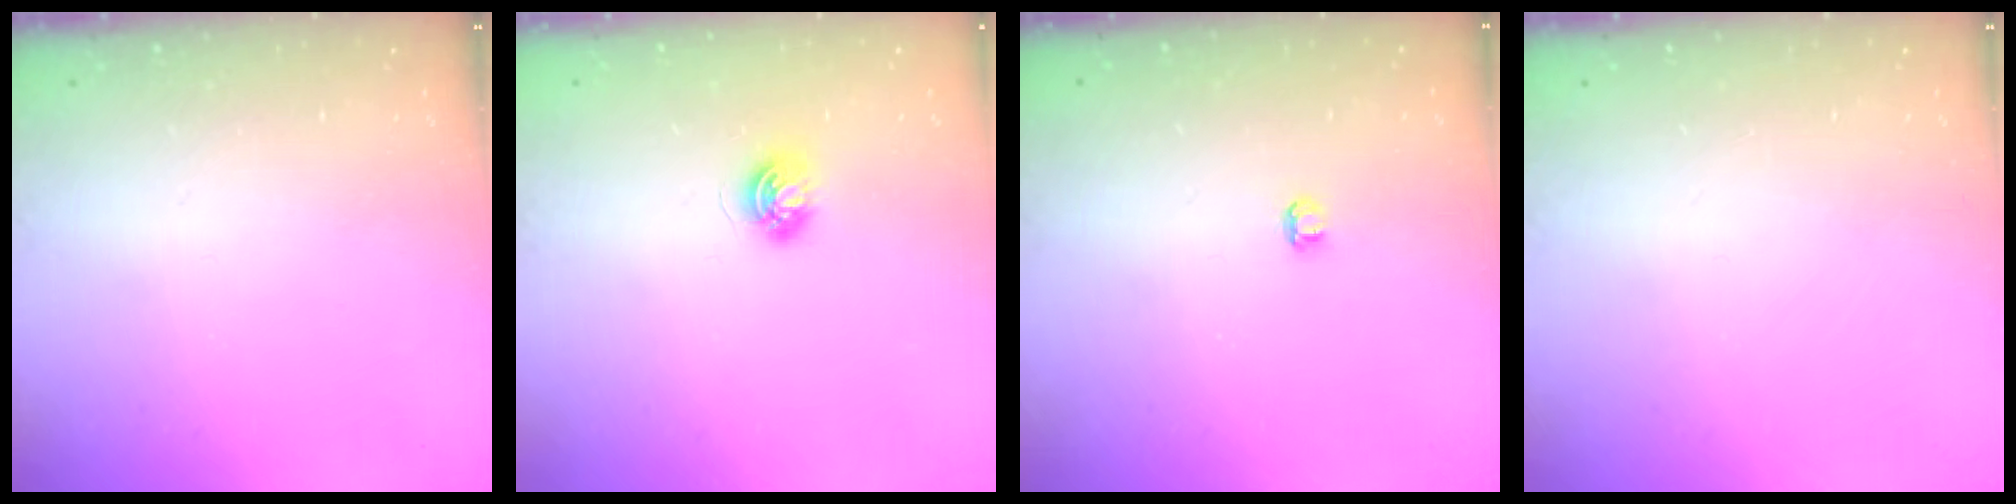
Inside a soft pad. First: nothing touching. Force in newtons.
{"total": 4.5, "press": 4.5, "slide": 0.6}
{"total": 2.9, "press": 2.9, "slide": 0.3}
{"total": 0.0}